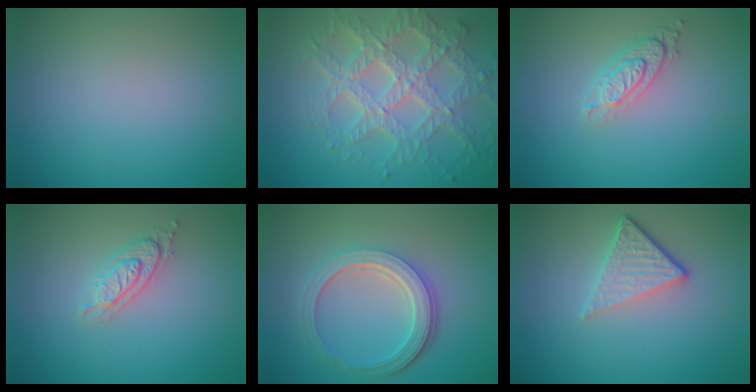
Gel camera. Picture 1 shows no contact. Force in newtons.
{"total": 7.8, "press": 5.6, "slide": 5.5}
{"total": 3.1, "press": 2.3, "slide": 2.1}
{"total": 2.1, "press": 2.1, "slide": 0.4}
{"total": 5.2, "press": 3.9, "slide": 3.4}
{"total": 3.8, "press": 2.7, "slide": 2.8}